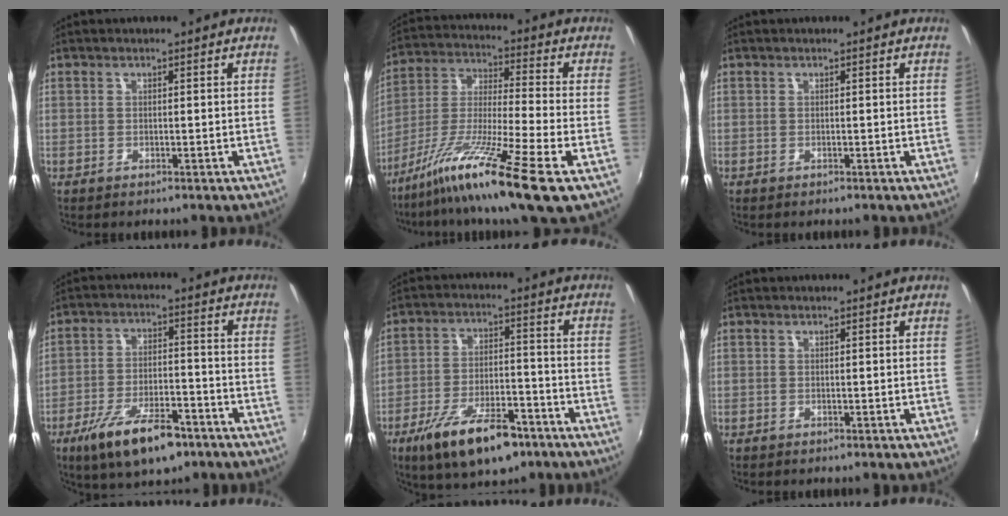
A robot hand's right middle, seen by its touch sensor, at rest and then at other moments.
{"total": 16.7, "force": [-9.9, -0.1, 13.4], "torque": [-0.260, -0.031, -0.188]}
{"total": 0.0}
{"total": 14.2, "force": [-9.0, 5.0, 9.8], "torque": [-0.196, -0.020, -0.150]}
{"total": 15.8, "force": [-10.0, 5.8, 10.7], "torque": [-0.207, -0.018, -0.161]}
{"total": 0.5, "force": [-0.4, 0.3, 0.0], "torque": [-0.003, 0.001, -0.007]}